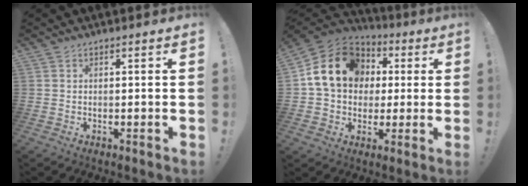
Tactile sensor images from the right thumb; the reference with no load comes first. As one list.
[{"total": 18.1, "force": [4.4, 14.4, 10.2], "torque": [-0.170, 0.000, 0.092]}]